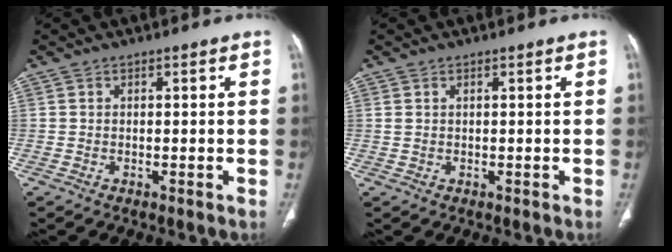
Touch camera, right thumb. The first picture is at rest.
{"total": 0.9, "force": [0.4, 0.4, 0.7], "torque": [-0.018, 0.010, 0.015]}